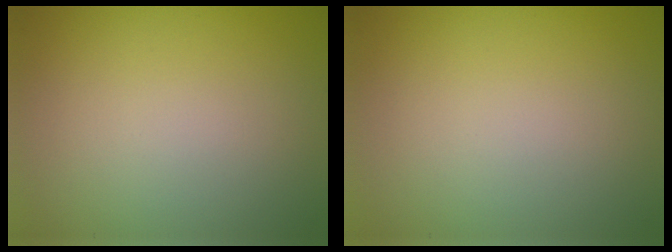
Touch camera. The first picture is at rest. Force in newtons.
{"total": 0.0}